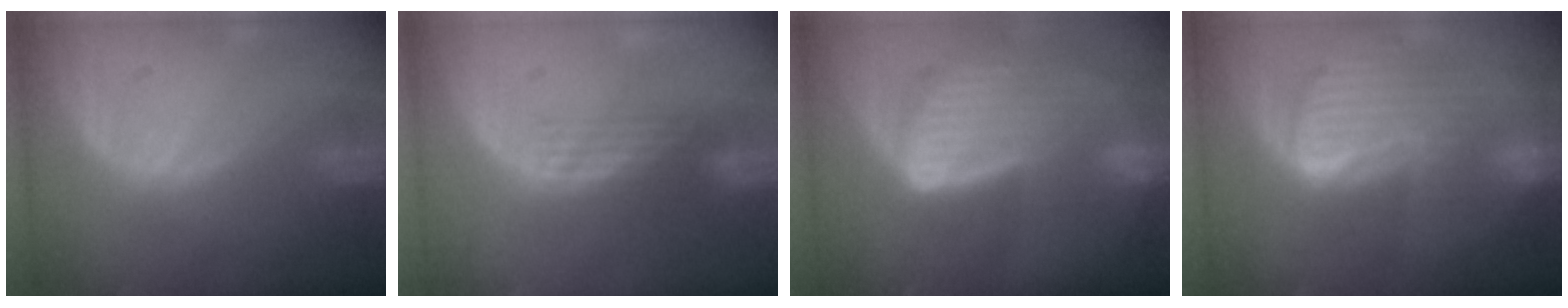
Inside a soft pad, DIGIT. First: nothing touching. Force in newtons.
{"total": 3.2, "press": 2.6, "slide": 1.8}
{"total": 9.2, "press": 8.1, "slide": 4.5}
{"total": 10.1, "press": 8.7, "slide": 5.2}